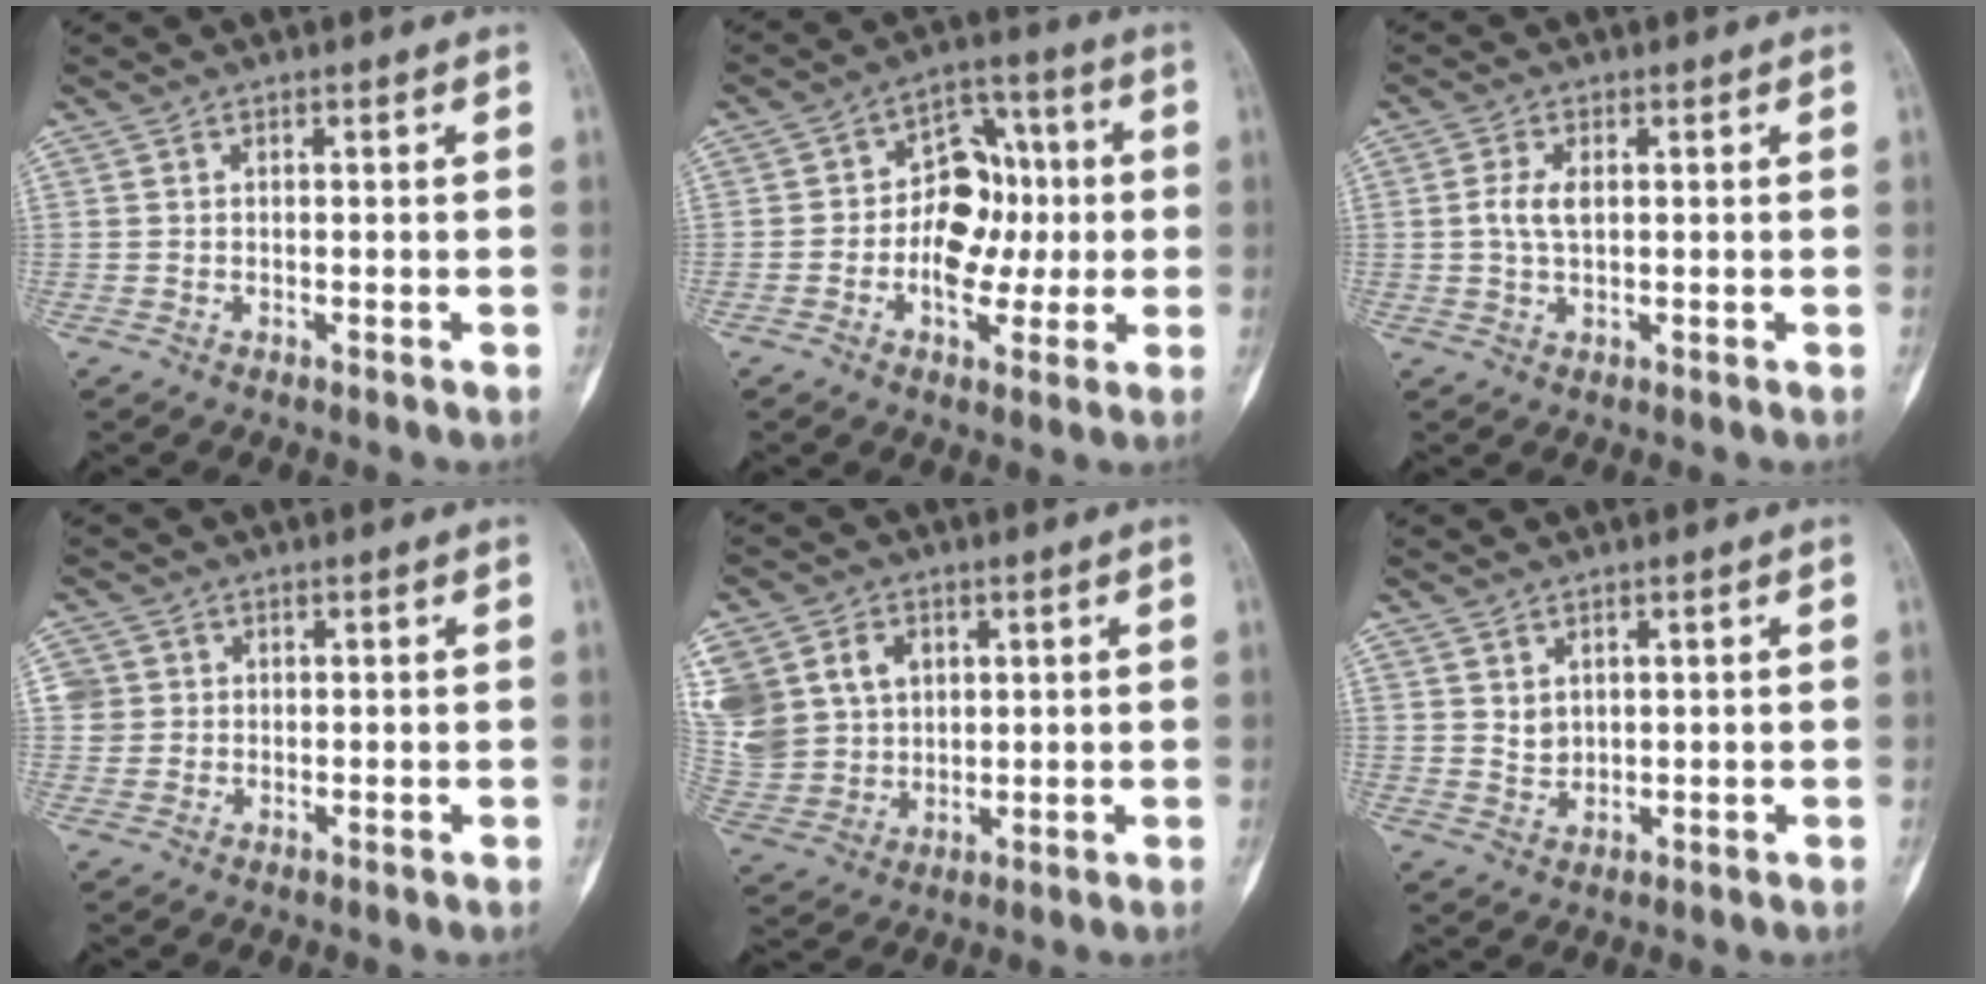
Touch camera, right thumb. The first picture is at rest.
{"total": 11.6, "force": [-0.7, 8.3, 8.1], "torque": [-0.076, 0.030, -0.019]}
{"total": 3.9, "force": [0.5, 2.1, 3.2], "torque": [-0.071, 0.001, 0.010]}
{"total": 2.8, "force": [0.5, 2.8, 0.2], "torque": [0.017, 0.003, 0.008]}
{"total": 18.6, "force": [5.5, 15.2, 9.2], "torque": [-0.216, 0.023, 0.126]}
{"total": 2.4, "force": [1.0, 1.9, 1.2], "torque": [-0.015, -0.011, 0.027]}